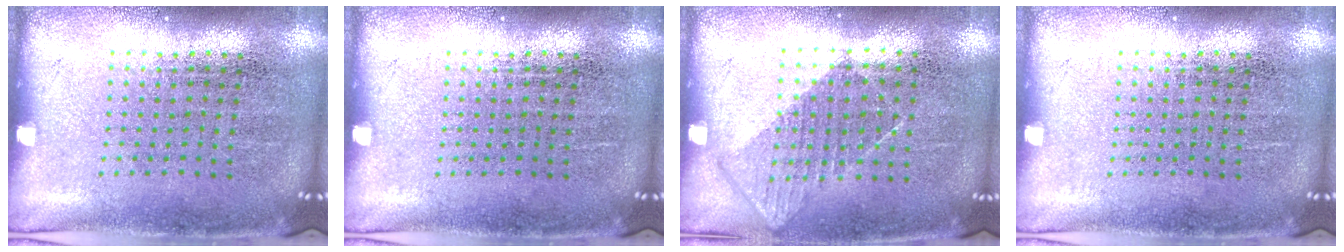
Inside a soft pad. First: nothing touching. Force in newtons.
{"total": 0.0}
{"total": 0.8, "press": 0.7, "slide": 0.4}
{"total": 0.0}